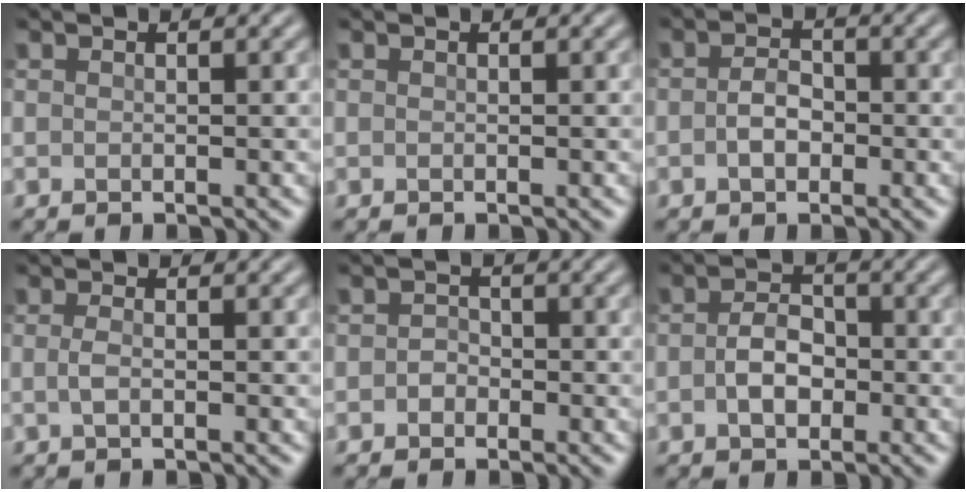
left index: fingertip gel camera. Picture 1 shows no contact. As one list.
[{"total": 0.0}, {"total": 2.2, "force": [-0.6, 1.4, 1.5], "torque": [-0.033, 0.003, -0.014]}, {"total": 1.2, "force": [-0.3, 0.4, 1.0], "torque": [-0.027, -0.001, -0.007]}, {"total": 1.2, "force": [-0.5, 1.0, 0.4], "torque": [-0.006, 0.000, -0.011]}, {"total": 3.0, "force": [-0.7, 1.9, 2.2], "torque": [-0.043, 0.002, -0.016]}]